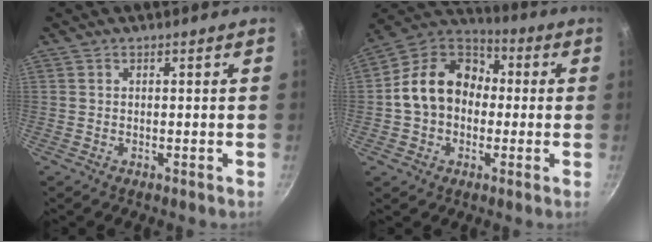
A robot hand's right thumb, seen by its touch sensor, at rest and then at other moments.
{"total": 16.0, "force": [0.1, 12.6, 9.9], "torque": [-0.131, 0.042, -0.016]}